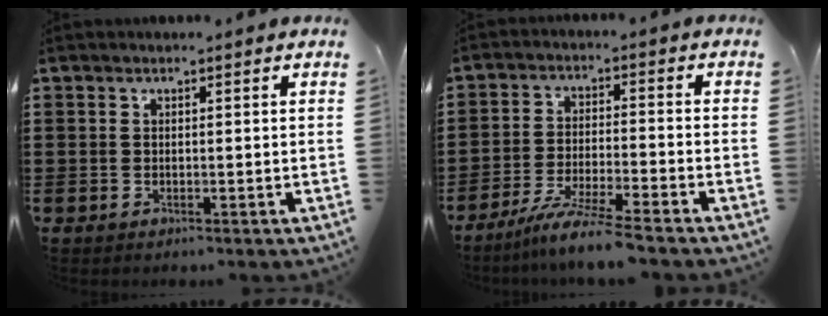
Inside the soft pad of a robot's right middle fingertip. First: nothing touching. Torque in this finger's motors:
{"motor_torque": [1.52, -0.62, 0.26, 0.11]}